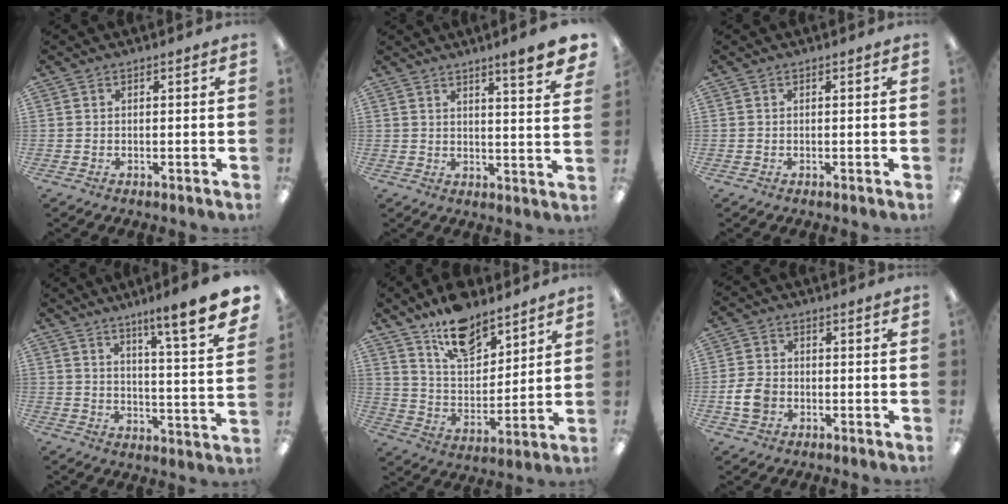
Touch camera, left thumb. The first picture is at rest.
{"total": 7.2, "force": [5.6, 0.5, 4.6], "torque": [-0.061, -0.037, 0.088]}
{"total": 0.0}
{"total": 11.1, "force": [8.5, 0.3, 7.2], "torque": [-0.097, -0.072, 0.129]}
{"total": 13.4, "force": [10.5, 6.1, 5.7], "torque": [-0.095, -0.063, 0.194]}
{"total": 5.8, "force": [-1.5, 4.4, 3.5], "torque": [-0.078, 0.005, -0.028]}